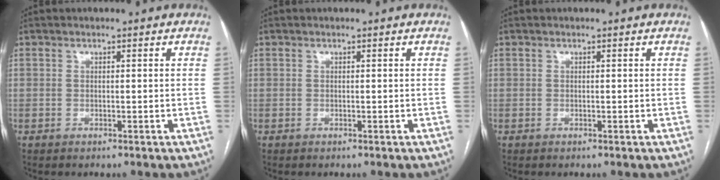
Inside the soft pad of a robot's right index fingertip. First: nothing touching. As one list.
[{"total": 0.0}, {"total": 0.0}]